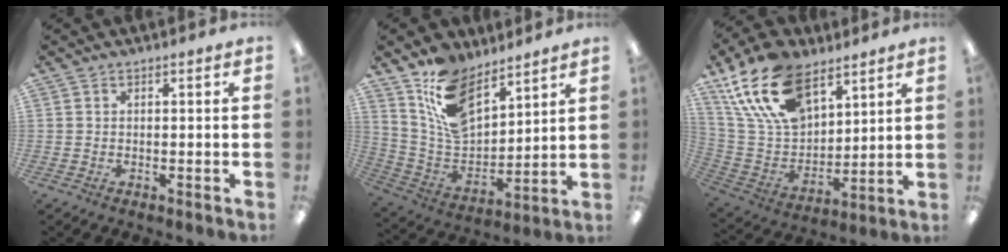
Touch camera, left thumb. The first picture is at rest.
{"total": 14.7, "force": [10.0, 7.5, 7.7], "torque": [-0.162, -0.046, 0.195]}
{"total": 20.6, "force": [12.3, 11.6, 11.7], "torque": [-0.256, -0.052, 0.226]}